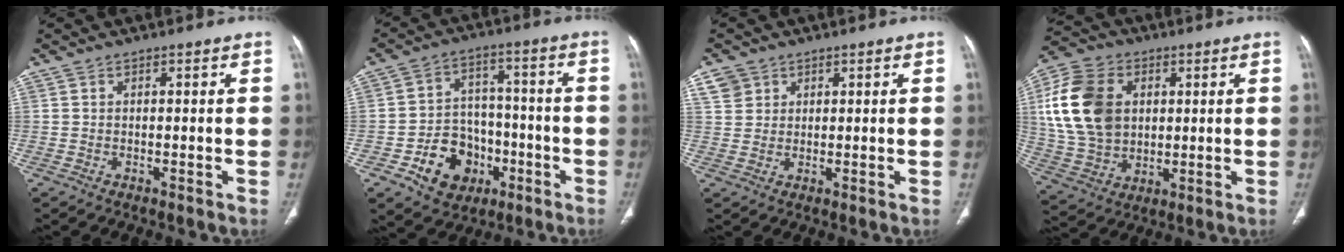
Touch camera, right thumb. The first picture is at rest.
{"total": 12.6, "force": [-5.2, 10.0, 5.5], "torque": [-0.039, 0.045, -0.073]}
{"total": 4.1, "force": [2.3, 3.2, 1.0], "torque": [-0.006, -0.007, 0.047]}
{"total": 17.8, "force": [3.6, 13.1, 11.6], "torque": [-0.214, 0.001, 0.073]}